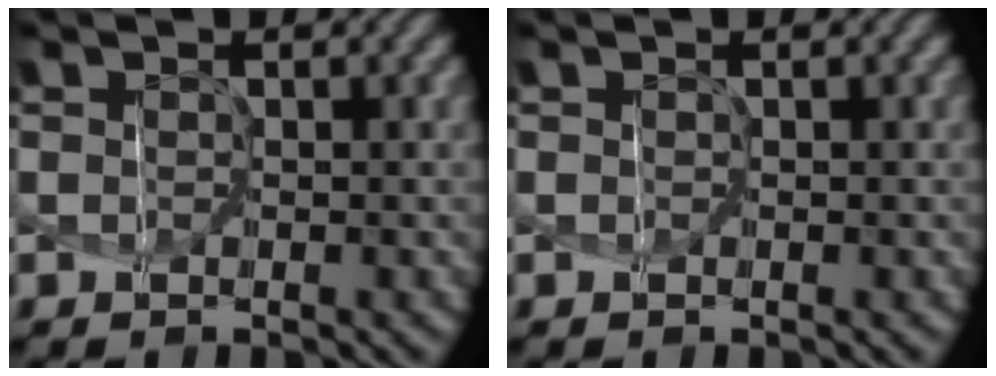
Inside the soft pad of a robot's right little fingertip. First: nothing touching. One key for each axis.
{"total": 0.0}